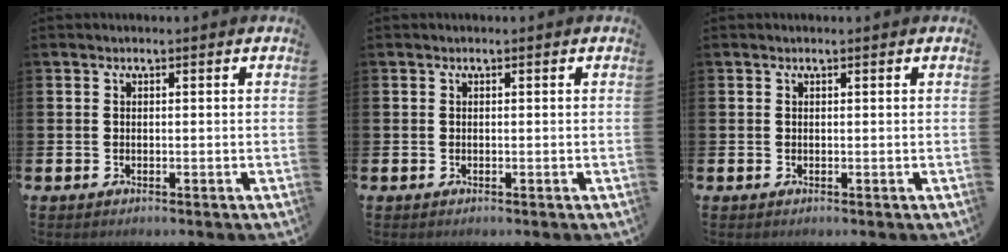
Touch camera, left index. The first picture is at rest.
{"total": 0.0}
{"total": 0.0}